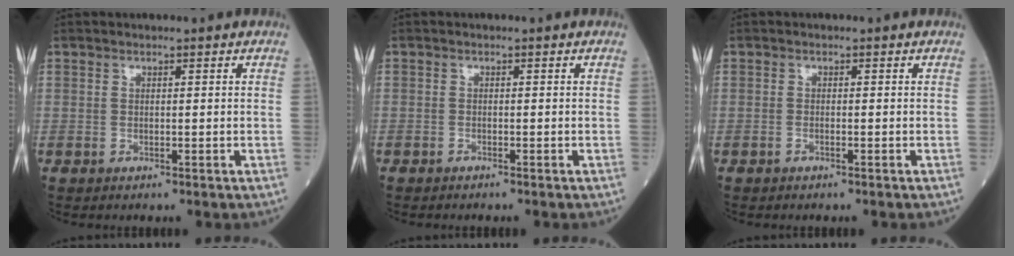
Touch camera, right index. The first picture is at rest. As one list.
[{"total": 0.7, "force": [-0.7, 0.1, 0.1], "torque": [-0.006, 0.000, -0.015]}, {"total": 0.5, "force": [-0.4, 0.1, 0.4], "torque": [-0.010, 0.000, -0.008]}]